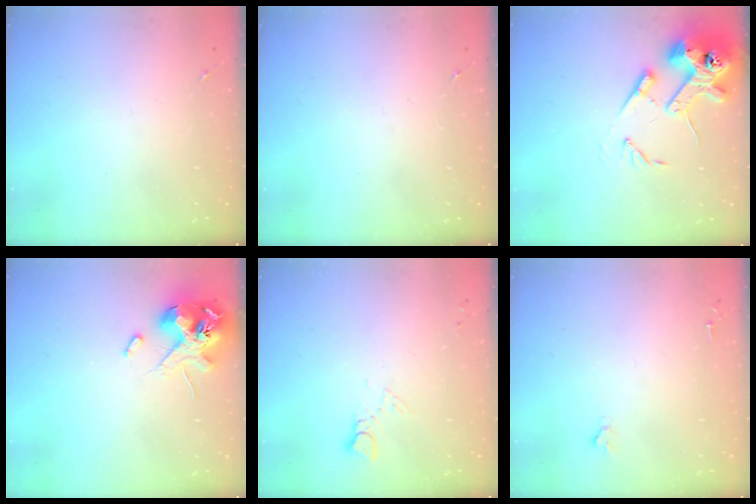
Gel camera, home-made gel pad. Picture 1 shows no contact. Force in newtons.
{"total": 0.0}
{"total": 15.7, "press": 15.5, "slide": 2.1}
{"total": 13.6, "press": 13.5, "slide": 1.9}
{"total": 4.1, "press": 4.1, "slide": 0.4}
{"total": 1.6, "press": 1.6, "slide": 0.2}